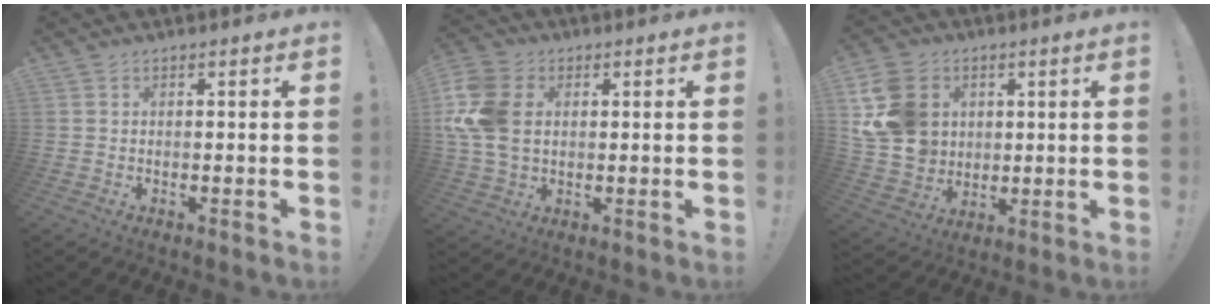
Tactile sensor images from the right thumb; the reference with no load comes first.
{"total": 15.3, "force": [2.1, 11.2, 10.2], "torque": [-0.220, -0.005, 0.037]}
{"total": 16.0, "force": [4.3, 13.3, 7.7], "torque": [-0.143, -0.011, 0.091]}